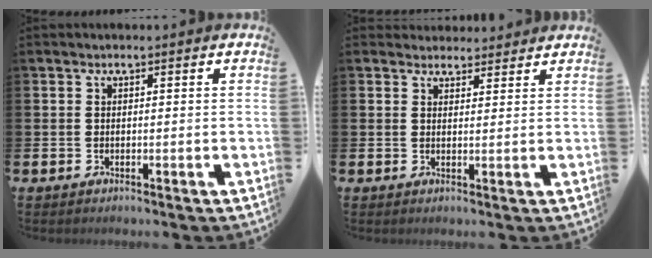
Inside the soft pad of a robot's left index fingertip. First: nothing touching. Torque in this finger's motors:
{"motor_torque": [0.54, -1.60, 0.01, -0.04]}